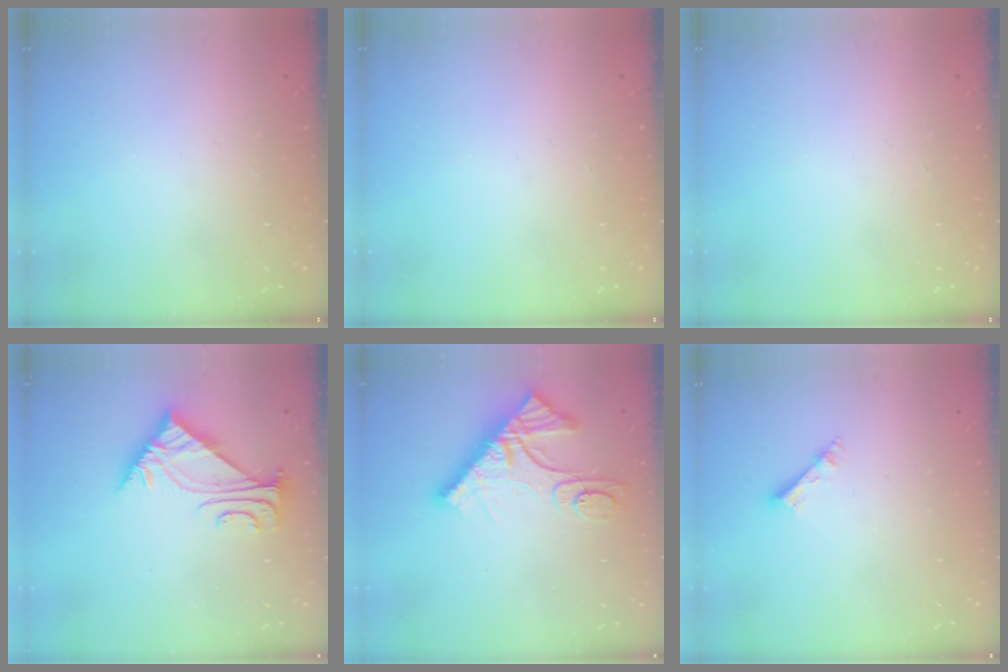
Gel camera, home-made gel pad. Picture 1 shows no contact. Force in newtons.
{"total": 0.0}
{"total": 0.0}
{"total": 5.0, "press": 4.9, "slide": 0.9}
{"total": 14.0, "press": 13.9, "slide": 1.3}
{"total": 2.6, "press": 2.5, "slide": 0.2}